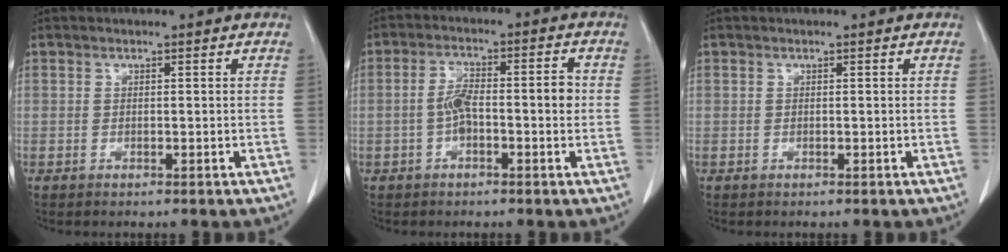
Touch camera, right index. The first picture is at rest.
{"total": 6.2, "force": [-0.7, 1.9, 5.8], "torque": [-0.104, 0.025, -0.012]}
{"total": 0.0}